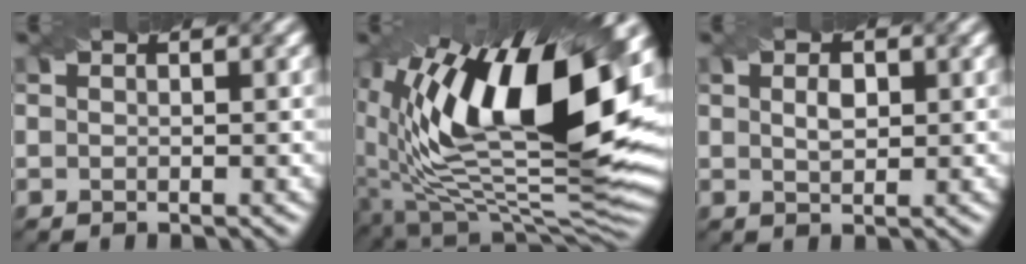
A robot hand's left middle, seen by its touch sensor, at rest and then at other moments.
{"total": 17.4, "force": [4.9, 7.9, 14.7], "torque": [-0.247, -0.002, 0.083]}
{"total": 1.6, "force": [0.4, 0.9, 1.3], "torque": [-0.026, 0.001, 0.010]}